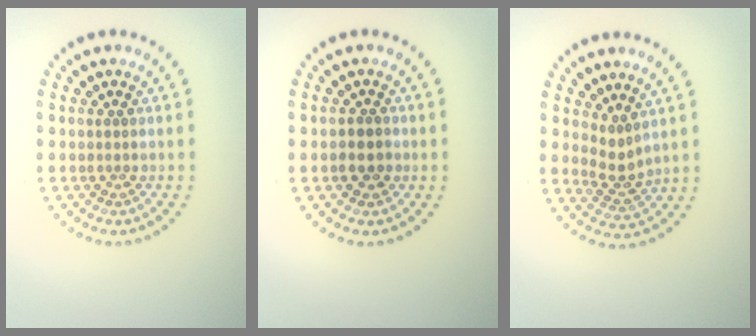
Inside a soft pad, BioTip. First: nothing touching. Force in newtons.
{"total": 1.8, "press": 1.7, "slide": 0.4}
{"total": 2.1, "press": 1.5, "slide": 1.4}